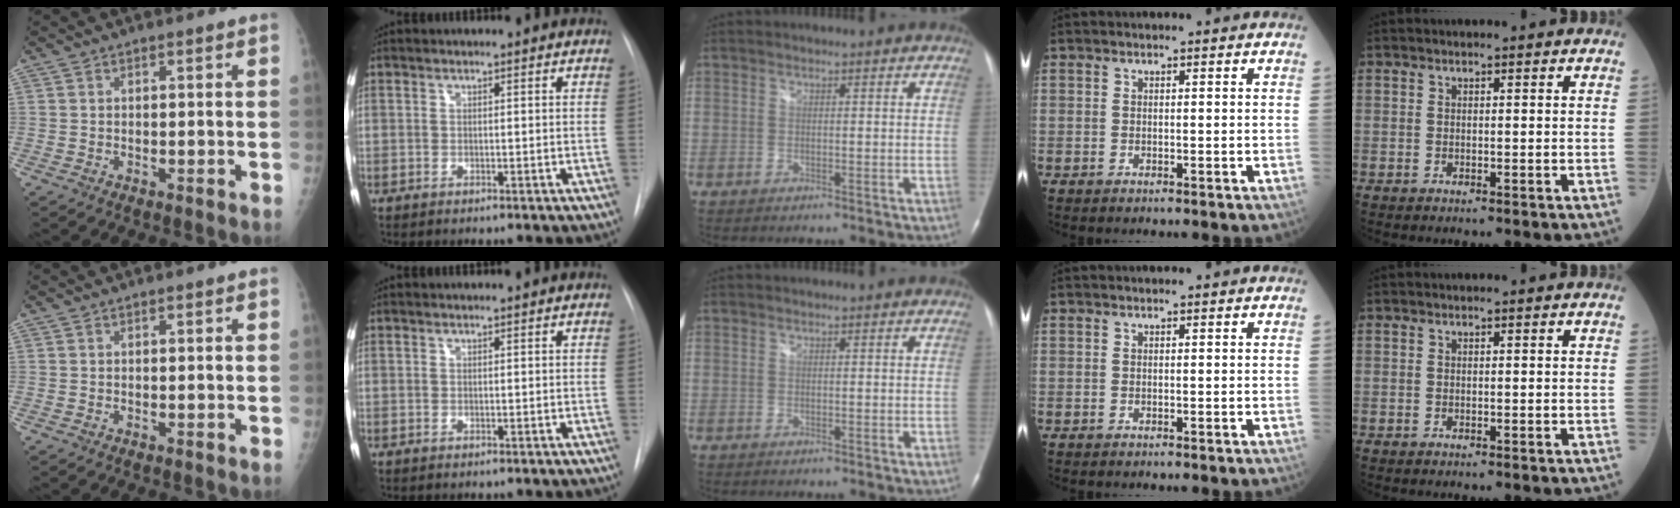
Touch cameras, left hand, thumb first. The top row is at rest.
{}